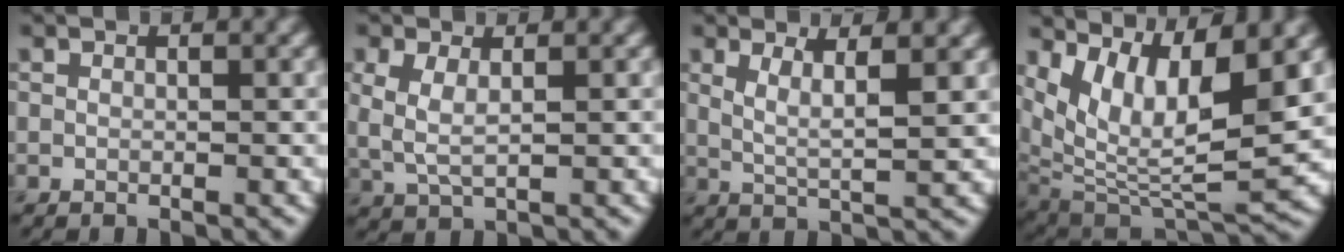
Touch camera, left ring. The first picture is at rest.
{"total": 2.9, "force": [0.5, 1.4, 2.5], "torque": [-0.066, 0.000, 0.011]}
{"total": 3.6, "force": [1.5, 0.8, 3.1], "torque": [-0.056, -0.006, 0.029]}
{"total": 9.0, "force": [4.0, 3.3, 7.4], "torque": [-0.144, -0.017, 0.083]}